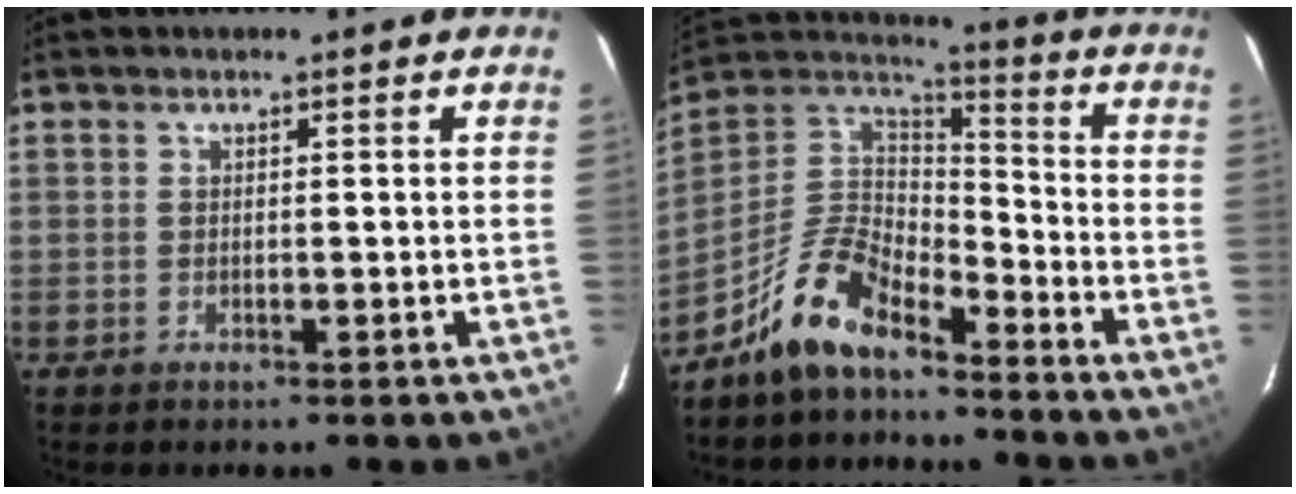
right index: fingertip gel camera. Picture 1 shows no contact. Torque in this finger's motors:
{"motor_torque": [1.06, -1.07, 0.56, 0.12]}